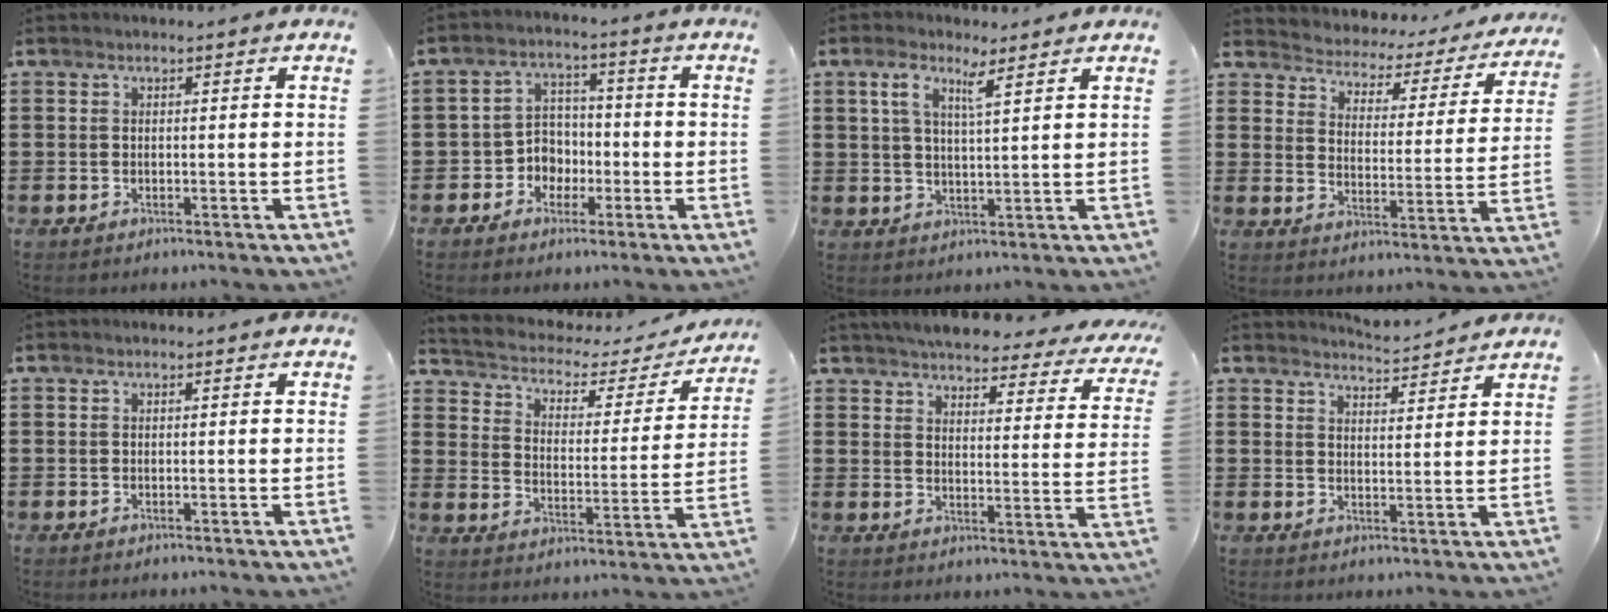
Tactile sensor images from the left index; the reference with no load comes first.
{"total": 4.8, "force": [-2.0, 4.2, 1.3], "torque": [-0.038, 0.011, -0.042]}
{"total": 4.9, "force": [3.0, 1.0, 3.7], "torque": [-0.077, -0.001, 0.051]}
{"total": 2.4, "force": [2.3, 0.9, 0.0], "torque": [-0.021, -0.024, 0.027]}
{"total": 0.0}
{"total": 2.7, "force": [1.9, 1.6, 1.1], "torque": [-0.039, -0.017, 0.023]}
{"total": 4.8, "force": [4.6, 0.0, 1.3], "torque": [-0.050, -0.036, 0.076]}
{"total": 3.8, "force": [3.7, -0.2, 0.3], "torque": [-0.017, -0.020, 0.067]}